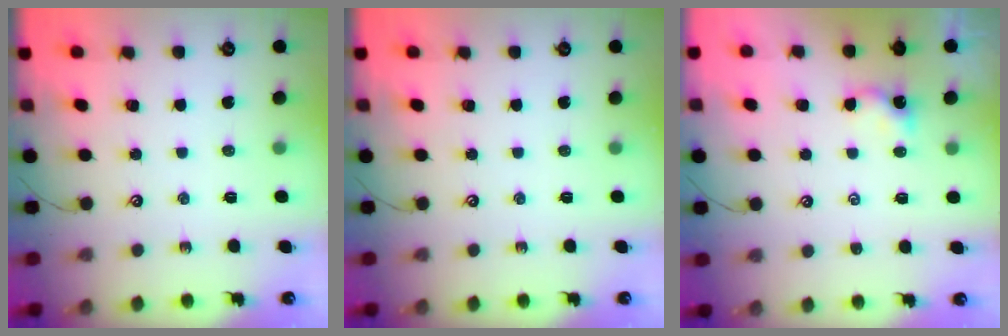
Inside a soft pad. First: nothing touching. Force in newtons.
{"total": 0.0}
{"total": 0.0}